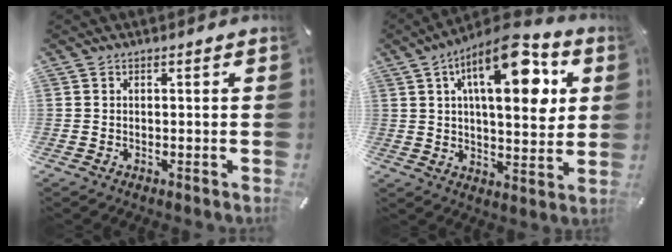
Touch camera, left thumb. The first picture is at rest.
{"total": 19.5, "force": [8.3, 8.3, 15.5], "torque": [-0.229, -0.025, 0.127]}